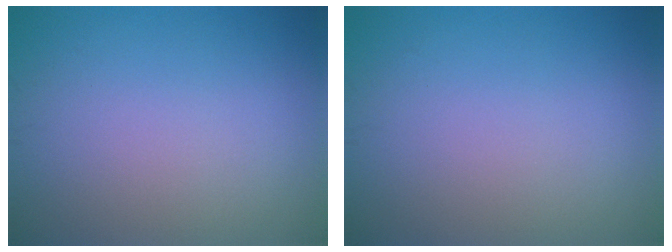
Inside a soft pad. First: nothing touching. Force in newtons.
{"total": 0.0}